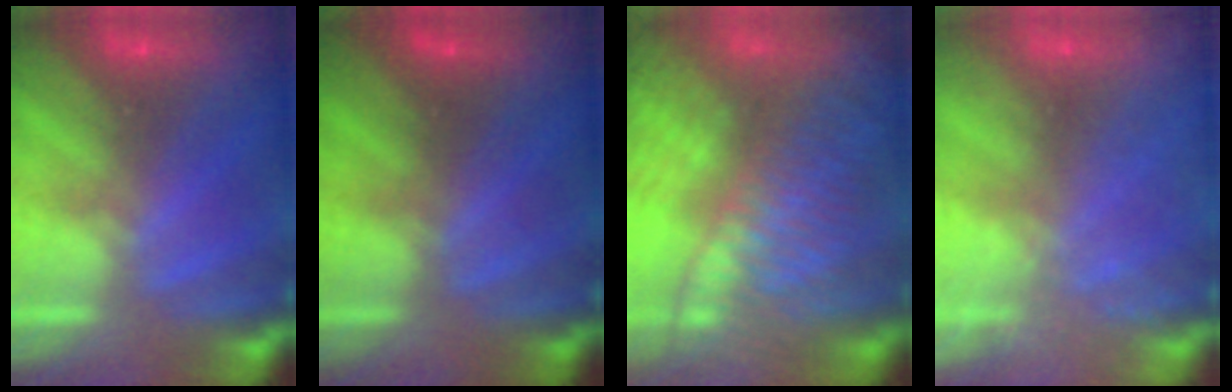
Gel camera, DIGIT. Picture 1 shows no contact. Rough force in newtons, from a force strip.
{"total": 1.3}
{"total": 13.7}
{"total": 2.4}